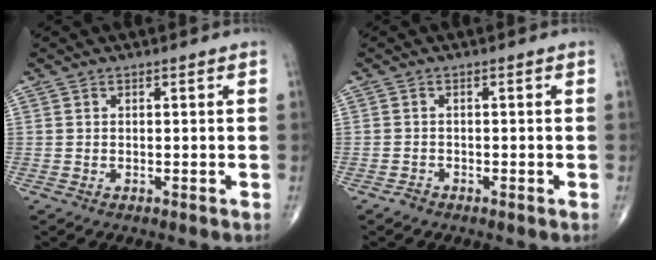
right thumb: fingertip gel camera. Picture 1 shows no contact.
{"total": 1.0, "force": [-0.8, 0.5, 0.1], "torque": [-0.001, 0.001, -0.020]}